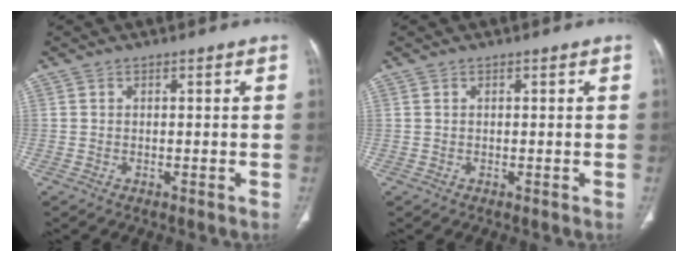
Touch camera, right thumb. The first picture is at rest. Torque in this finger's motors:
{"motor_torque": [-0.01, 0.00, 0.14, 0.14, 0.04]}